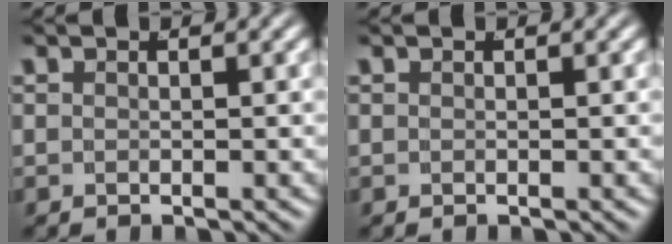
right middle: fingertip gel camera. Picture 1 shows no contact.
{"total": 0.0}